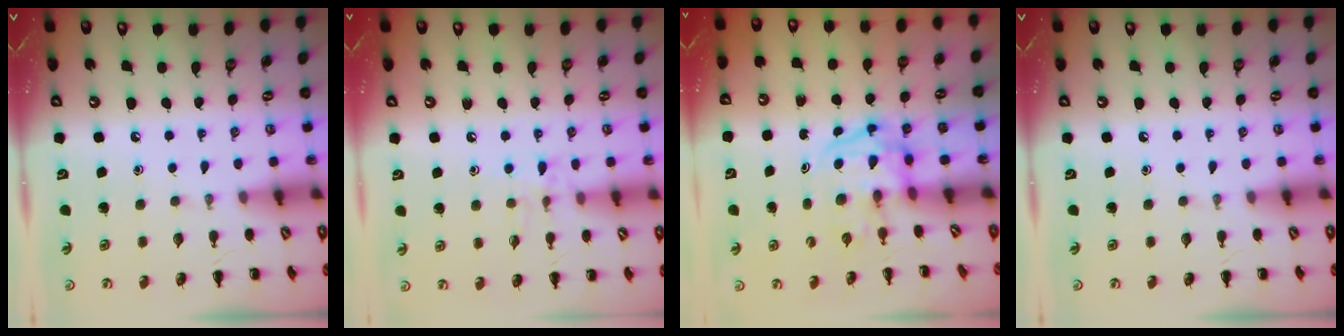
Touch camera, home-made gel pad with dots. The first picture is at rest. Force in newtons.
{"total": 8.0, "press": 7.8, "slide": 1.6}
{"total": 3.5, "press": 3.5, "slide": 0.5}
{"total": 0.0}